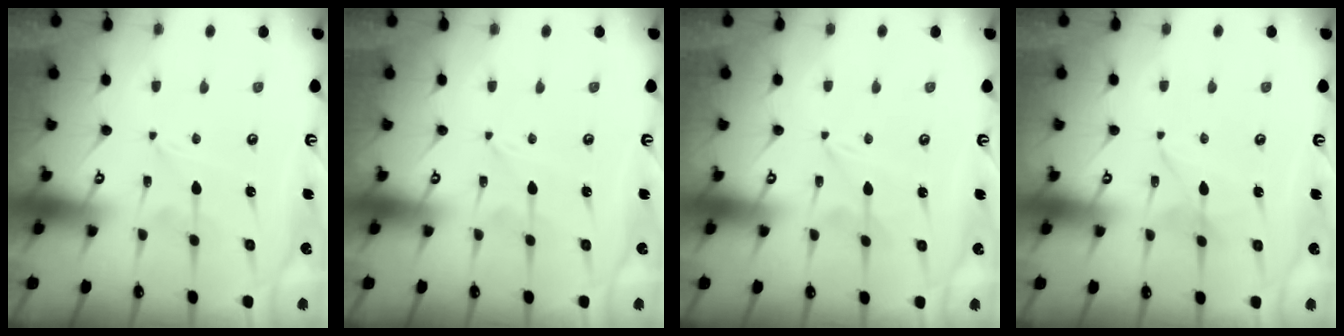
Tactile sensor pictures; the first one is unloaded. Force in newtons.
{"total": 0.0}
{"total": 0.0}
{"total": 1.4, "press": 1.4, "slide": 0.2}